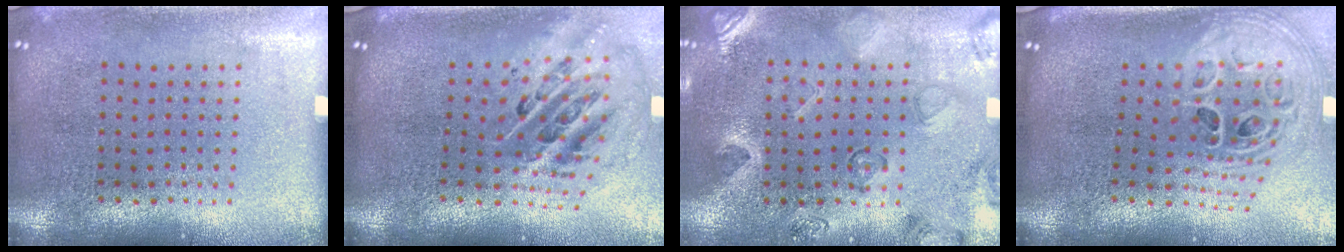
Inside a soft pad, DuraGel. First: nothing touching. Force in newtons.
{"total": 2.8, "press": 1.9, "slide": 2.0}
{"total": 2.3, "press": 1.9, "slide": 1.3}
{"total": 2.9, "press": 2.0, "slide": 2.1}